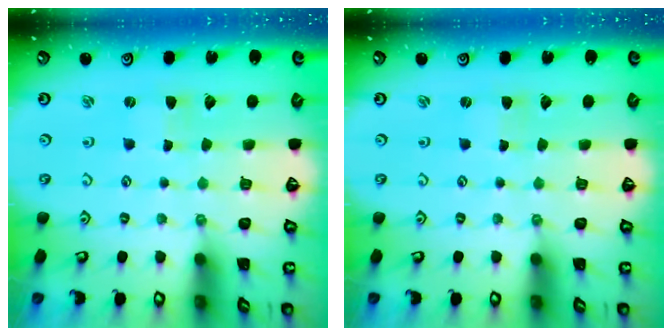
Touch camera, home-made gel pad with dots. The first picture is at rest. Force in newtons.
{"total": 0.0}